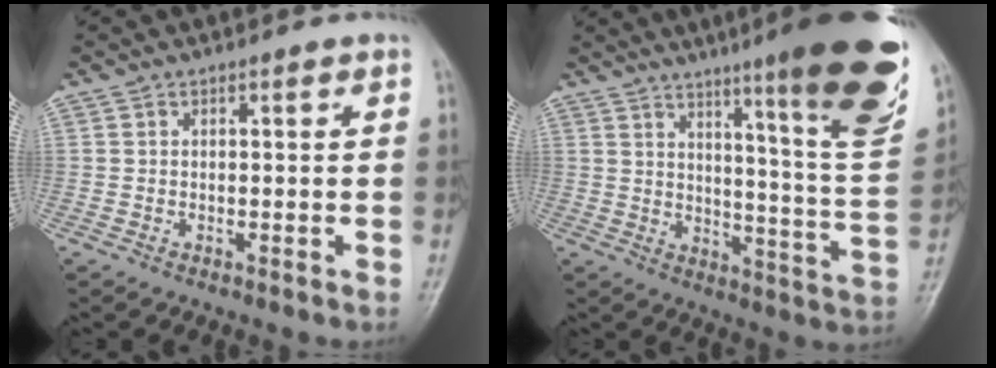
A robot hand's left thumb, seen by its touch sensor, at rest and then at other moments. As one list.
[{"total": 22.1, "force": [13.6, 2.1, 17.4], "torque": [-0.212, -0.067, 0.186]}]